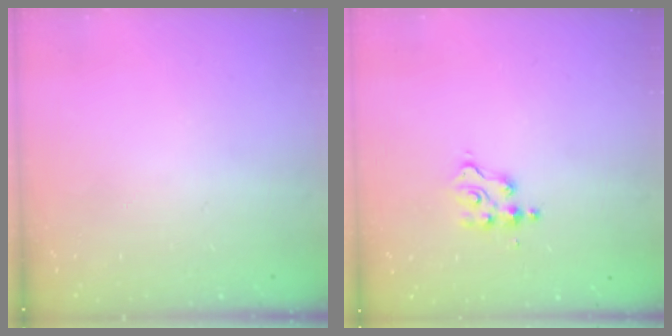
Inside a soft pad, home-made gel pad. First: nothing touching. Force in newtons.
{"total": 3.9, "press": 3.9, "slide": 0.5}